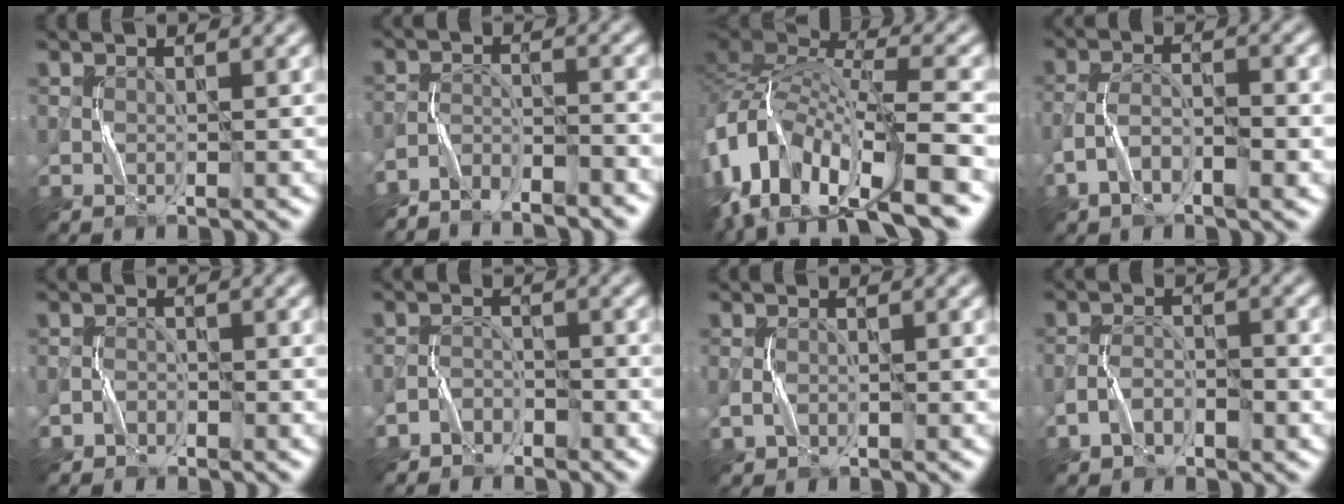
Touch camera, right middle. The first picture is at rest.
{"total": 4.0, "force": [-3.8, 0.8, 1.0], "torque": [-0.020, 0.002, -0.076]}
{"total": 12.8, "force": [-5.9, 5.8, 9.8], "torque": [-0.212, 0.026, -0.111]}
{"total": 4.5, "force": [-2.1, 1.7, 3.6], "torque": [-0.070, 0.006, -0.044]}
{"total": 1.0, "force": [-0.9, 0.5, 0.1], "torque": [0.001, 0.006, -0.018]}
{"total": 1.9, "force": [-1.6, 0.9, 0.3], "torque": [-0.001, 0.011, -0.035]}
{"total": 1.5, "force": [-0.5, 1.0, 1.0], "torque": [-0.021, 0.003, -0.012]}
{"total": 2.9, "force": [-1.6, 1.5, 1.9], "torque": [-0.034, 0.008, -0.032]}